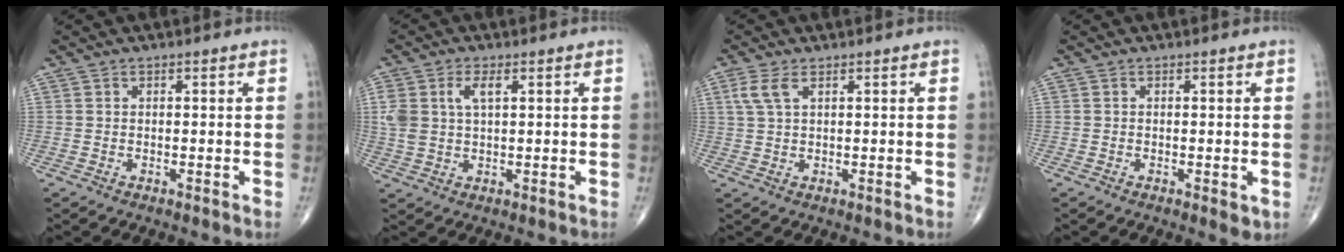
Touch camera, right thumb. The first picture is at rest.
{"total": 5.8, "force": [1.8, 2.9, 4.7], "torque": [-0.110, 0.007, 0.041]}
{"total": 3.5, "force": [1.5, 1.5, 2.8], "torque": [-0.073, 0.011, 0.036]}
{"total": 1.8, "force": [-0.5, 0.7, 1.6], "torque": [-0.021, -0.005, -0.008]}